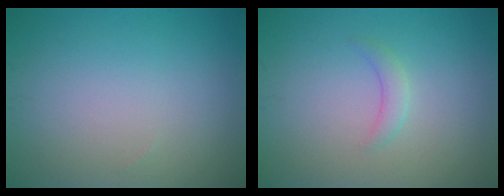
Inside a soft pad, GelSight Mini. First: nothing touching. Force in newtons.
{"total": 1.2, "press": 1.2, "slide": 0.2}